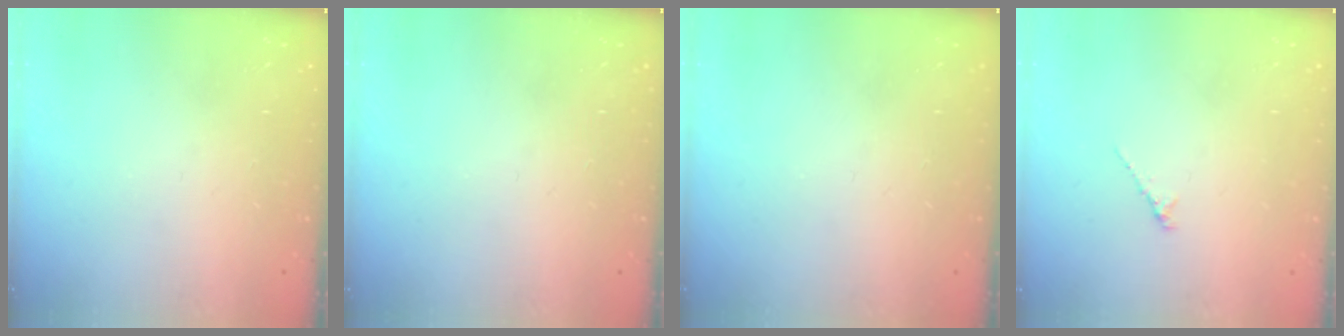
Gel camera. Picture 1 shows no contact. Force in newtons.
{"total": 0.0}
{"total": 0.0}
{"total": 1.2, "press": 1.1, "slide": 0.4}